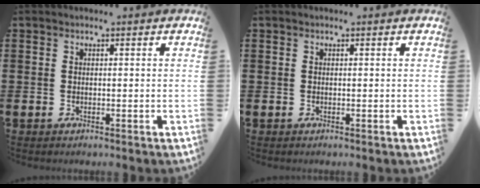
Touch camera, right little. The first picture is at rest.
{"total": 0.0}